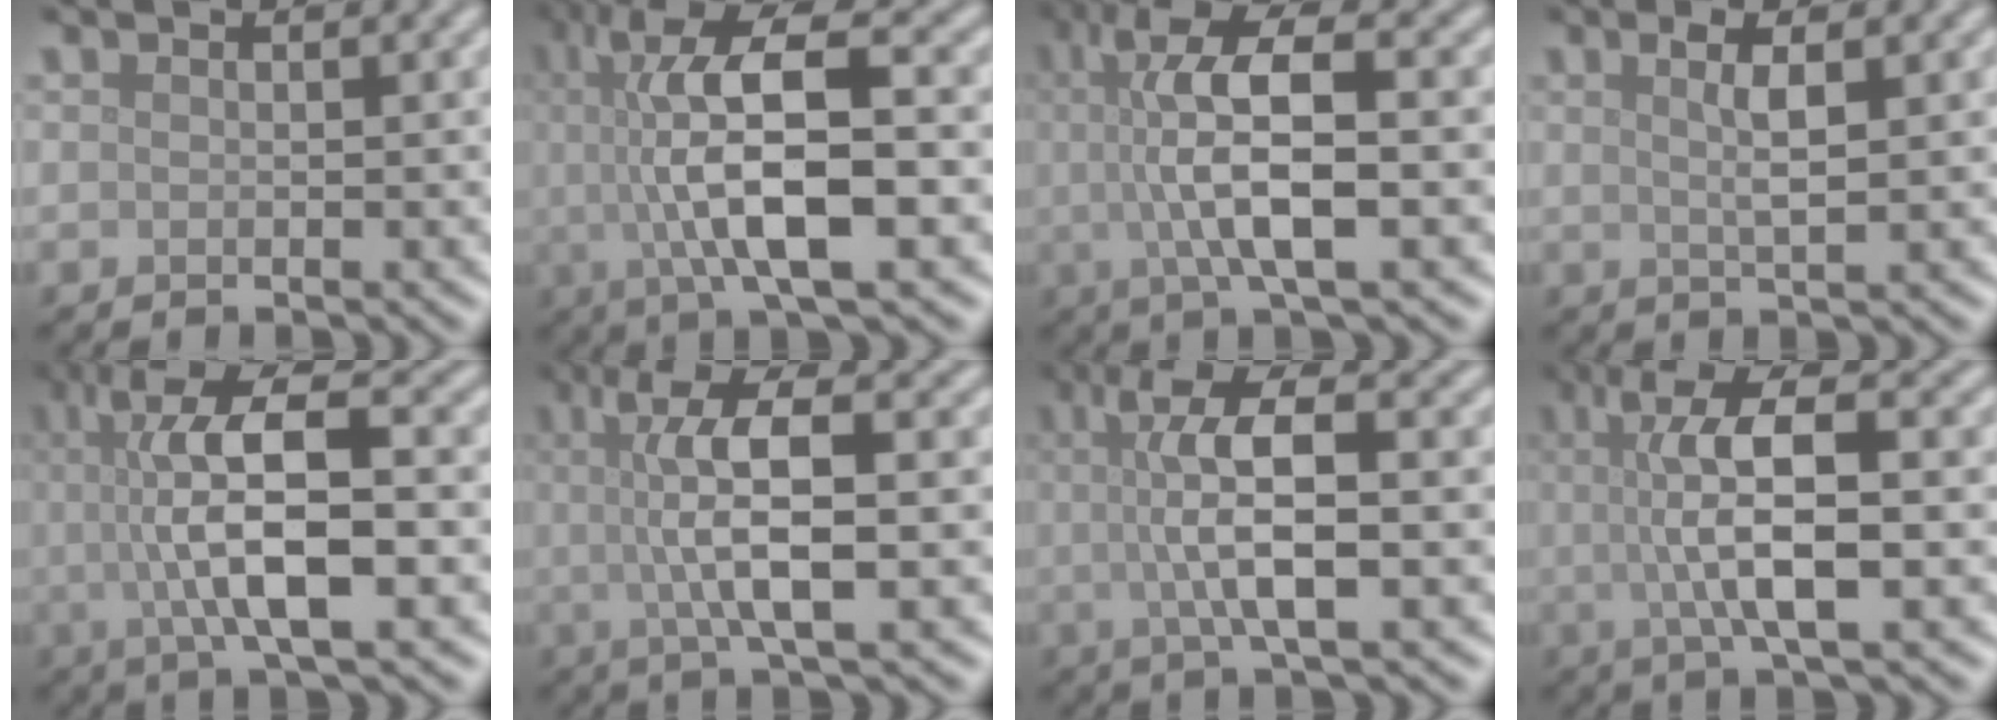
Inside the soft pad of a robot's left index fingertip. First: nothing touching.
{"total": 11.8, "force": [0.7, 3.6, 11.3], "torque": [-0.194, 0.014, 0.012]}
{"total": 9.8, "force": [0.7, 3.0, 9.3], "torque": [-0.153, 0.017, 0.006]}
{"total": 2.7, "force": [0.8, 0.6, 2.5], "torque": [-0.041, 0.003, 0.013]}
{"total": 10.8, "force": [0.6, 3.3, 10.2], "torque": [-0.168, 0.017, 0.007]}
{"total": 7.9, "force": [0.6, 2.2, 7.6], "torque": [-0.128, 0.007, 0.009]}
{"total": 7.9, "force": [0.6, 2.3, 7.5], "torque": [-0.124, 0.011, 0.005]}
{"total": 8.7, "force": [0.5, 2.6, 8.3], "torque": [-0.137, 0.009, 0.006]}